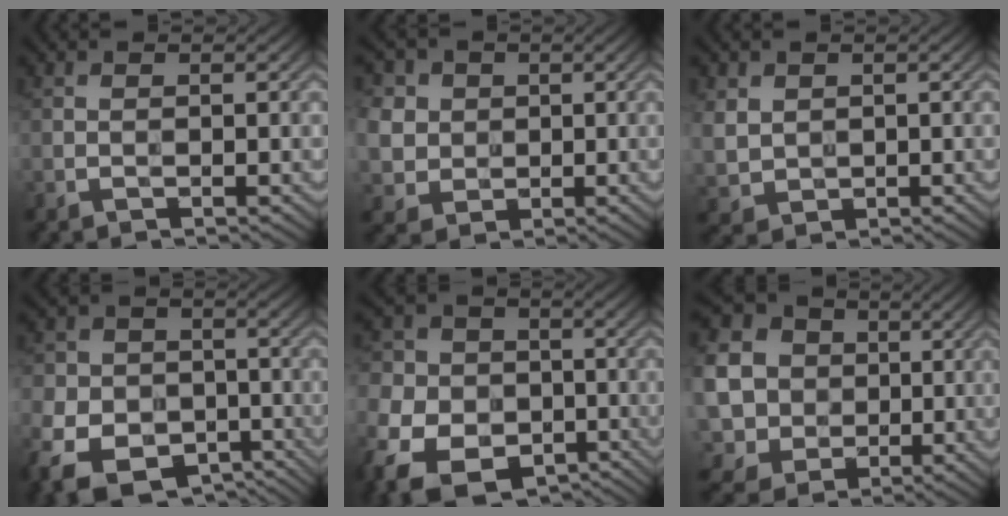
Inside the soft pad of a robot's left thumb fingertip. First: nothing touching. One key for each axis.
{"total": 6.6, "fx": 1.5, "fy": 6.0, "fz": 2.4, "tx": -0.100, "ty": 0.004, "tz": 0.026}
{"total": 3.6, "fx": 1.2, "fy": 3.0, "fz": 1.5, "tx": -0.058, "ty": -0.005, "tz": 0.026}
{"total": 12.7, "fx": -6.9, "fy": 9.1, "fz": 5.6, "tx": -0.138, "ty": -0.050, "tz": -0.119}
{"total": 14.7, "fx": -7.6, "fy": 10.7, "fz": 6.6, "tx": -0.180, "ty": -0.056, "tz": -0.134}
{"total": 17.1, "fx": 1.2, "fy": 16.0, "fz": 6.0, "tx": -0.249, "ty": 0.005, "tz": -0.007}